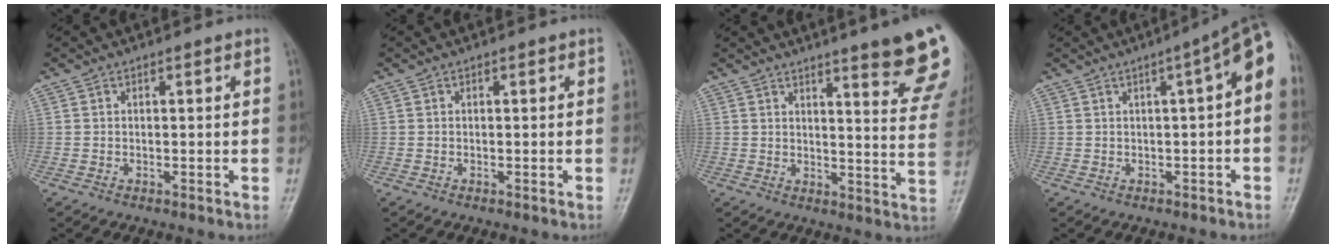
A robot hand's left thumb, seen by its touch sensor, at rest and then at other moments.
{"total": 0.0}
{"total": 16.7, "force": [11.1, 2.0, 12.3], "torque": [-0.129, -0.061, 0.128]}
{"total": 8.1, "force": [1.0, 2.0, 7.7], "torque": [-0.093, 0.029, 0.003]}